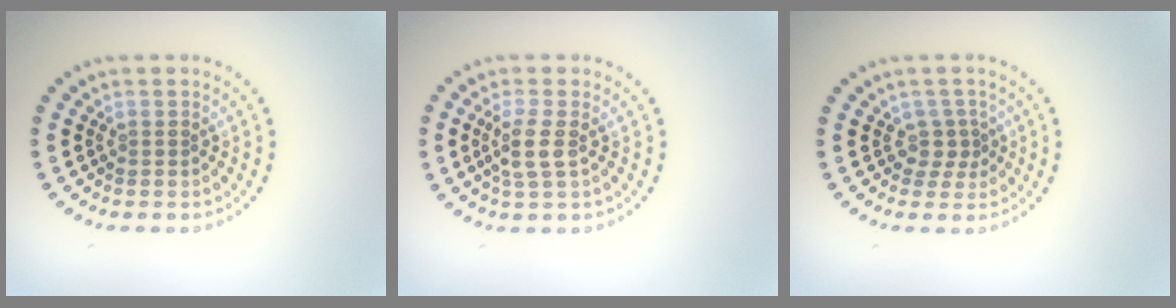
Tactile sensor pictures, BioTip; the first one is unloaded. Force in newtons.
{"total": 2.4, "press": 2.0, "slide": 1.3}
{"total": 1.8, "press": 1.3, "slide": 1.3}